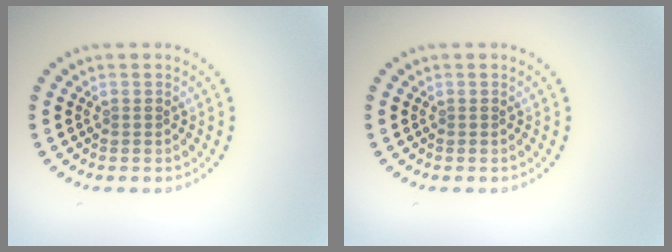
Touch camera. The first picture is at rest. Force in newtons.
{"total": 0.0}